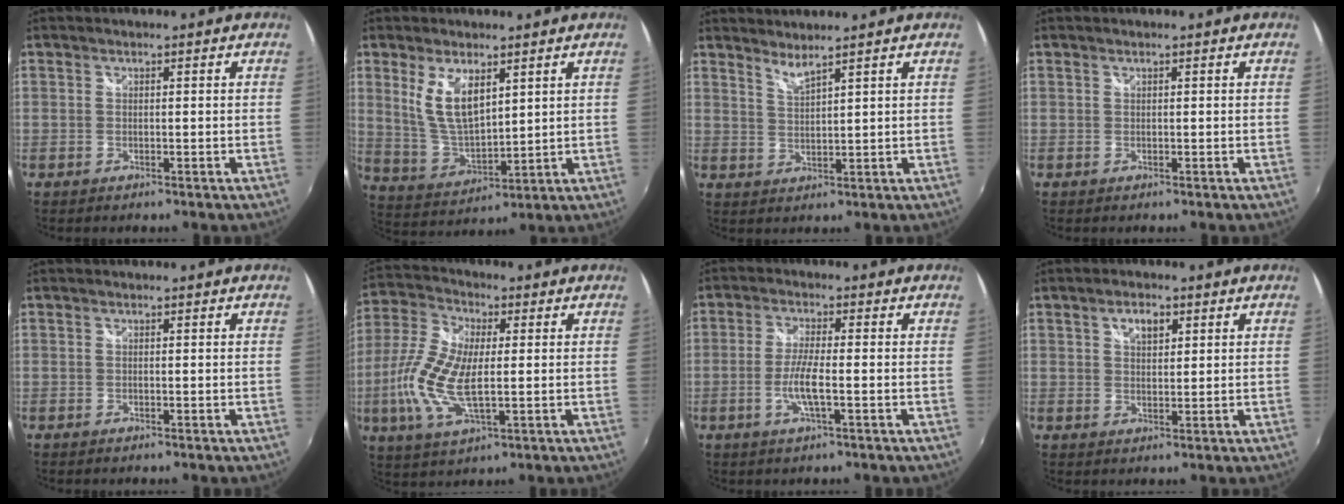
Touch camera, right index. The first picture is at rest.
{"total": 9.6, "force": [4.2, 4.1, 7.6], "torque": [-0.149, -0.003, 0.094]}
{"total": 2.8, "force": [2.5, -0.3, 1.2], "torque": [-0.024, -0.005, 0.043]}
{"total": 0.0}
{"total": 0.0}
{"total": 12.8, "force": [-1.1, 5.3, 11.6], "torque": [-0.257, 0.005, -0.027]}
{"total": 5.4, "force": [-1.6, 0.5, 5.1], "torque": [-0.105, -0.004, -0.032]}
{"total": 3.7, "force": [1.7, 2.1, 2.5], "torque": [-0.039, 0.008, 0.029]}